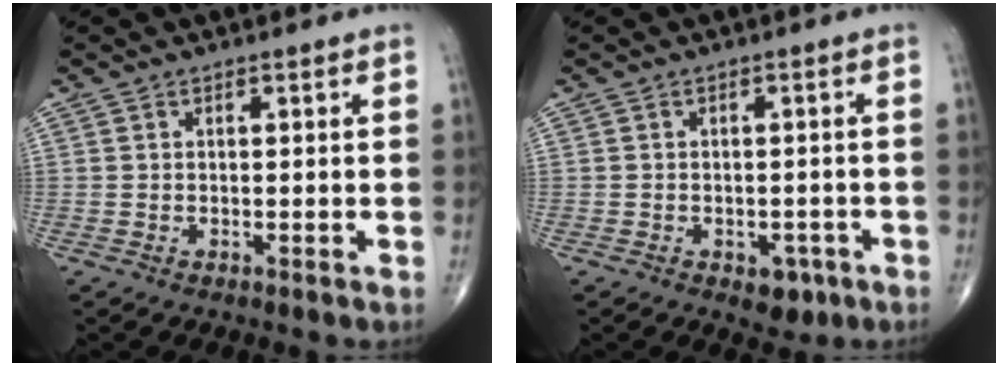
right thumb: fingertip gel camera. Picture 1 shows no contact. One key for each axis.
{"total": 3.7, "fx": -1.8, "fy": 2.4, "fz": 2.2, "tx": -0.011, "ty": 0.008, "tz": -0.018}